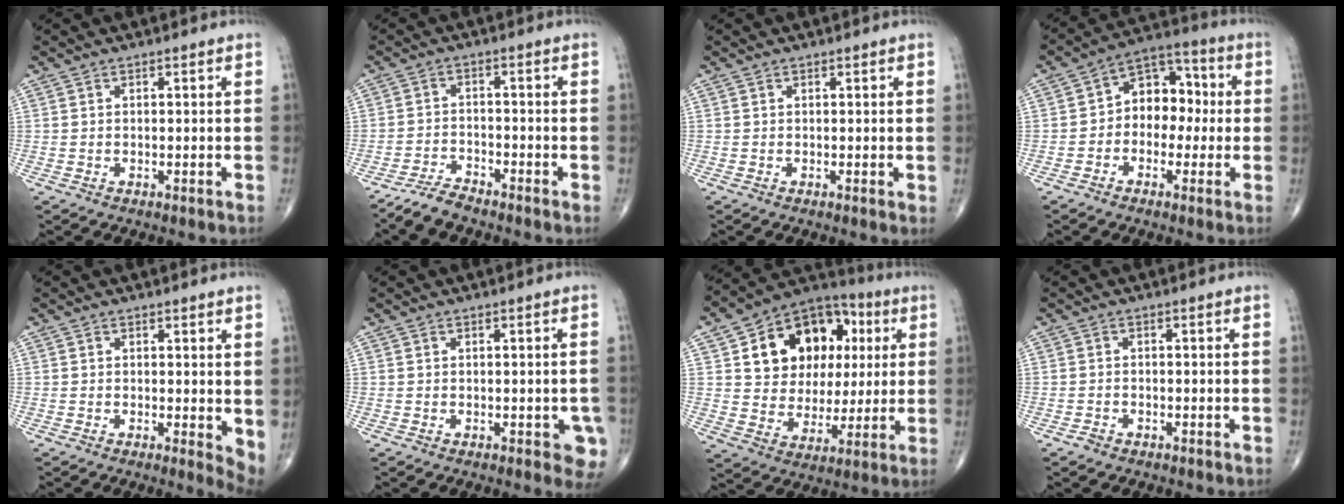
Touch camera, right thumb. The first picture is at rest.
{"total": 4.3, "force": [-3.9, 0.9, 1.4], "torque": [-0.031, 0.006, -0.081]}
{"total": 0.6, "force": [0.2, 0.2, 0.5], "torque": [-0.008, -0.002, 0.002]}
{"total": 10.5, "force": [-0.3, 7.7, 7.2], "torque": [-0.065, 0.042, -0.019]}
{"total": 3.6, "force": [0.8, 1.5, 3.2], "torque": [-0.040, -0.012, 0.010]}
{"total": 4.5, "force": [-1.3, 2.0, 3.8], "torque": [-0.012, -0.001, -0.015]}
{"total": 19.8, "force": [5.5, 14.7, 12.0], "torque": [-0.137, 0.011, 0.093]}
{"total": 1.1, "force": [-0.8, 0.7, 0.3], "torque": [-0.006, 0.002, -0.017]}